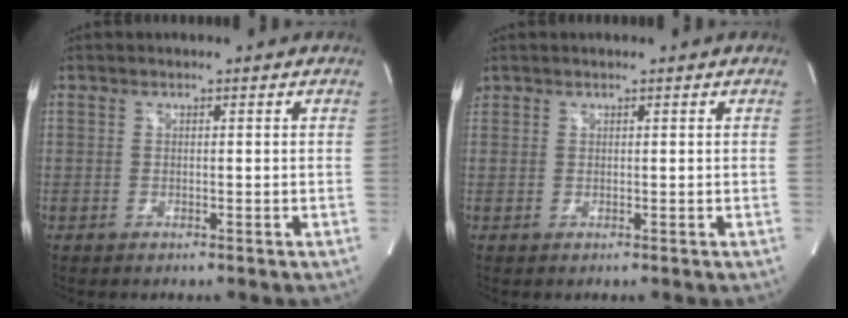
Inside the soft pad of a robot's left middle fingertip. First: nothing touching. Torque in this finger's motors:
{"motor_torque": [0.18, -0.17, 0.18, 0.00]}